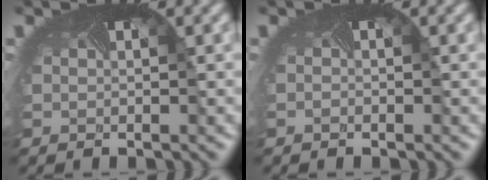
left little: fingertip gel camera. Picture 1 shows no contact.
{"total": 0.7, "force": [-0.6, -0.1, -0.3], "torque": [-0.004, -0.010, -0.004]}